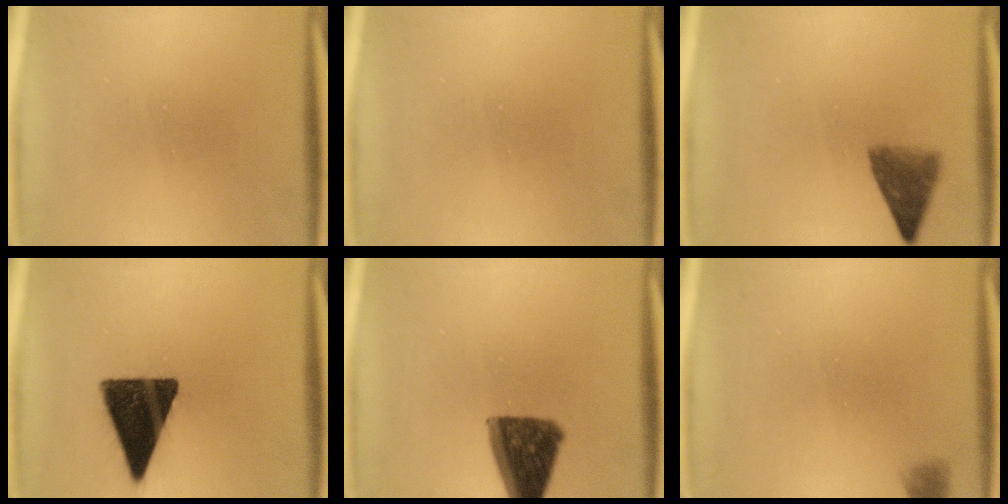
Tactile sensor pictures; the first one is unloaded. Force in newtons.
{"total": 0.0}
{"total": 4.7}
{"total": 14.6}
{"total": 11.1}
{"total": 1.2}